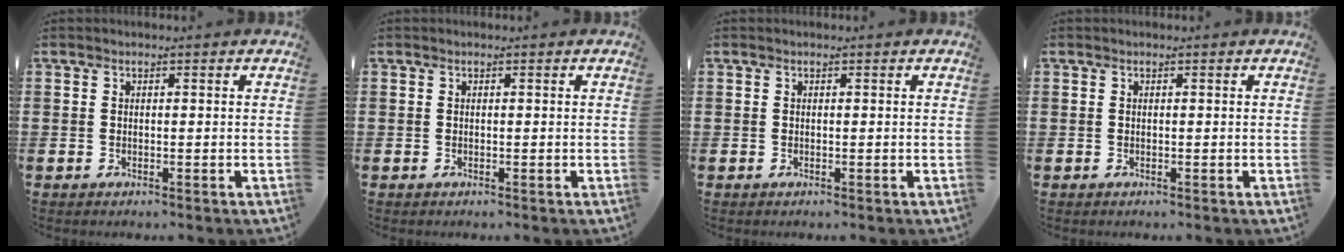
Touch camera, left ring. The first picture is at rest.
{"total": 0.0}
{"total": 0.0}
{"total": 0.0}